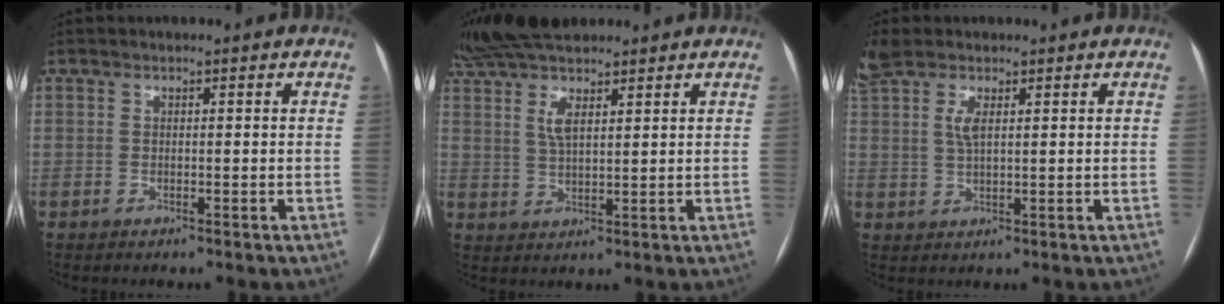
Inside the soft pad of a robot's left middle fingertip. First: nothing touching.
{"total": 11.6, "force": [8.5, 3.0, 7.3], "torque": [-0.146, 0.024, 0.152]}
{"total": 5.6, "force": [2.9, 2.0, 4.3], "torque": [-0.111, 0.013, 0.062]}